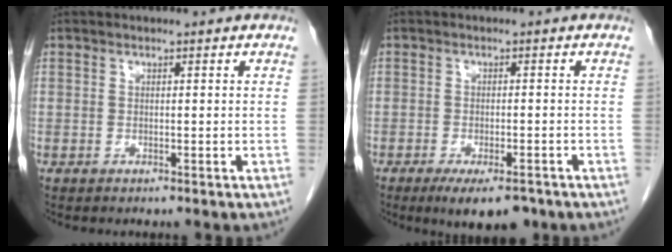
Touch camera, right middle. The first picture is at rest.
{"total": 6.8, "force": [-4.9, 2.1, 4.3], "torque": [-0.058, -0.008, -0.073]}